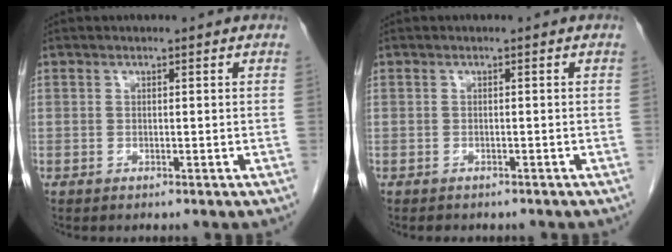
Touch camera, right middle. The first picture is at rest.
{"total": 2.4, "force": [-2.0, 1.1, 0.8], "torque": [-0.016, -0.003, -0.021]}